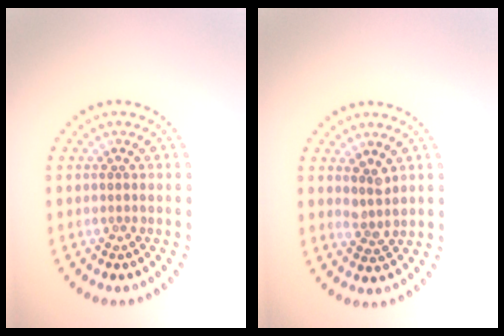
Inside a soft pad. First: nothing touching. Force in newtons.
{"total": 1.8, "press": 1.4, "slide": 1.2}